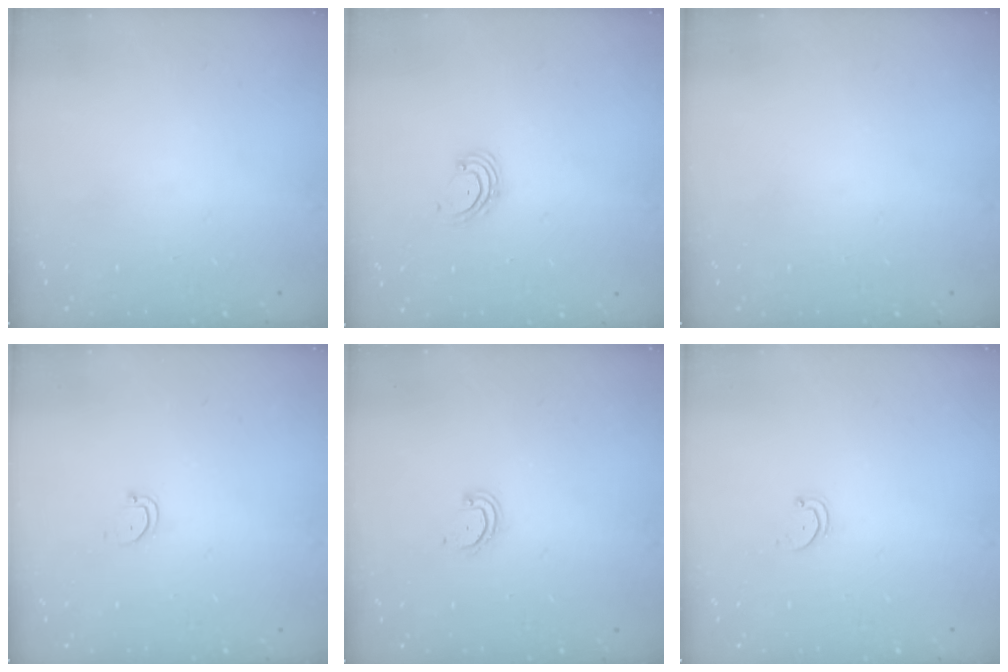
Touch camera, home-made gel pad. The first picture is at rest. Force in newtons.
{"total": 2.5, "press": 2.4, "slide": 0.4}
{"total": 0.0}
{"total": 2.9, "press": 2.9, "slide": 0.2}
{"total": 2.5, "press": 2.5, "slide": 0.2}
{"total": 1.6, "press": 1.6, "slide": 0.4}